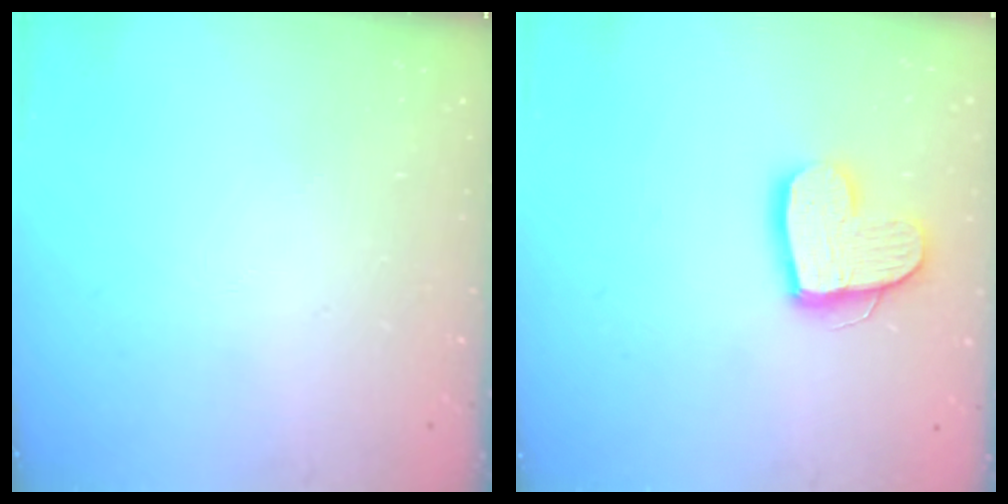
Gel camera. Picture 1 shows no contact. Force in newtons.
{"total": 14.4, "press": 14.3, "slide": 1.3}